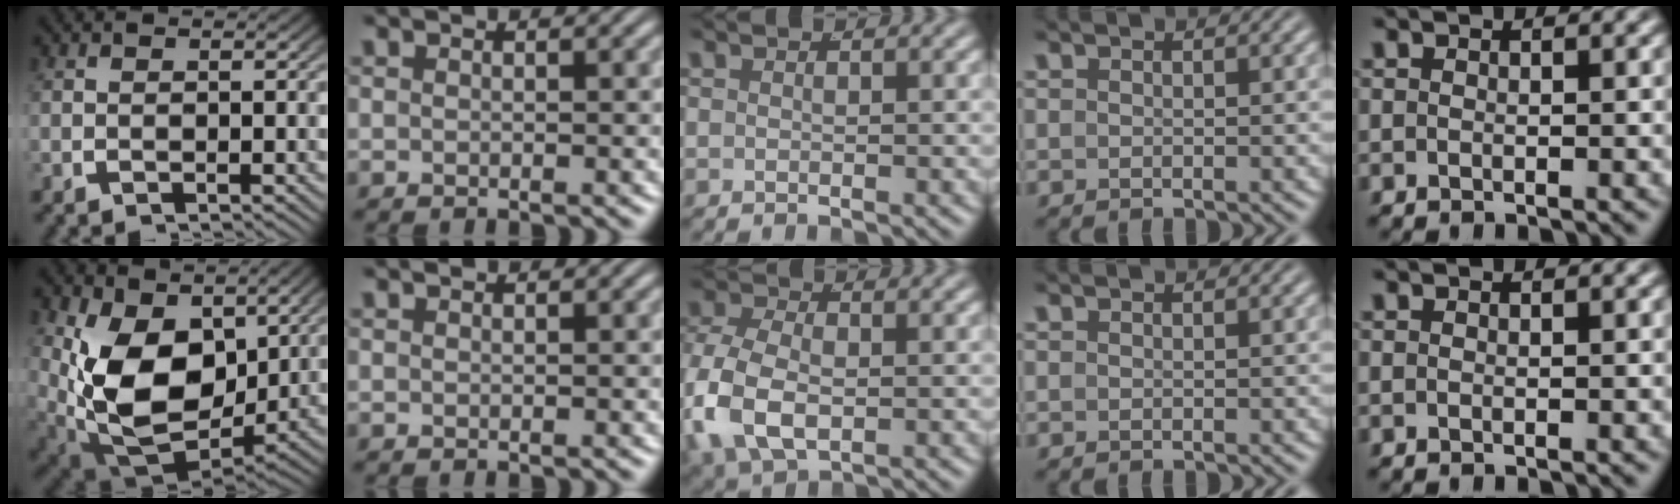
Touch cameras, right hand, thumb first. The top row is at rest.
{"thumb": {"total": 13.1, "force": [-0.3, 8.7, 9.8], "torque": [-0.239, -0.068, 0.023]}, "middle": {"total": 6.9, "force": [-1.2, 5.0, 4.7], "torque": [-0.142, -0.036, 0.003]}}